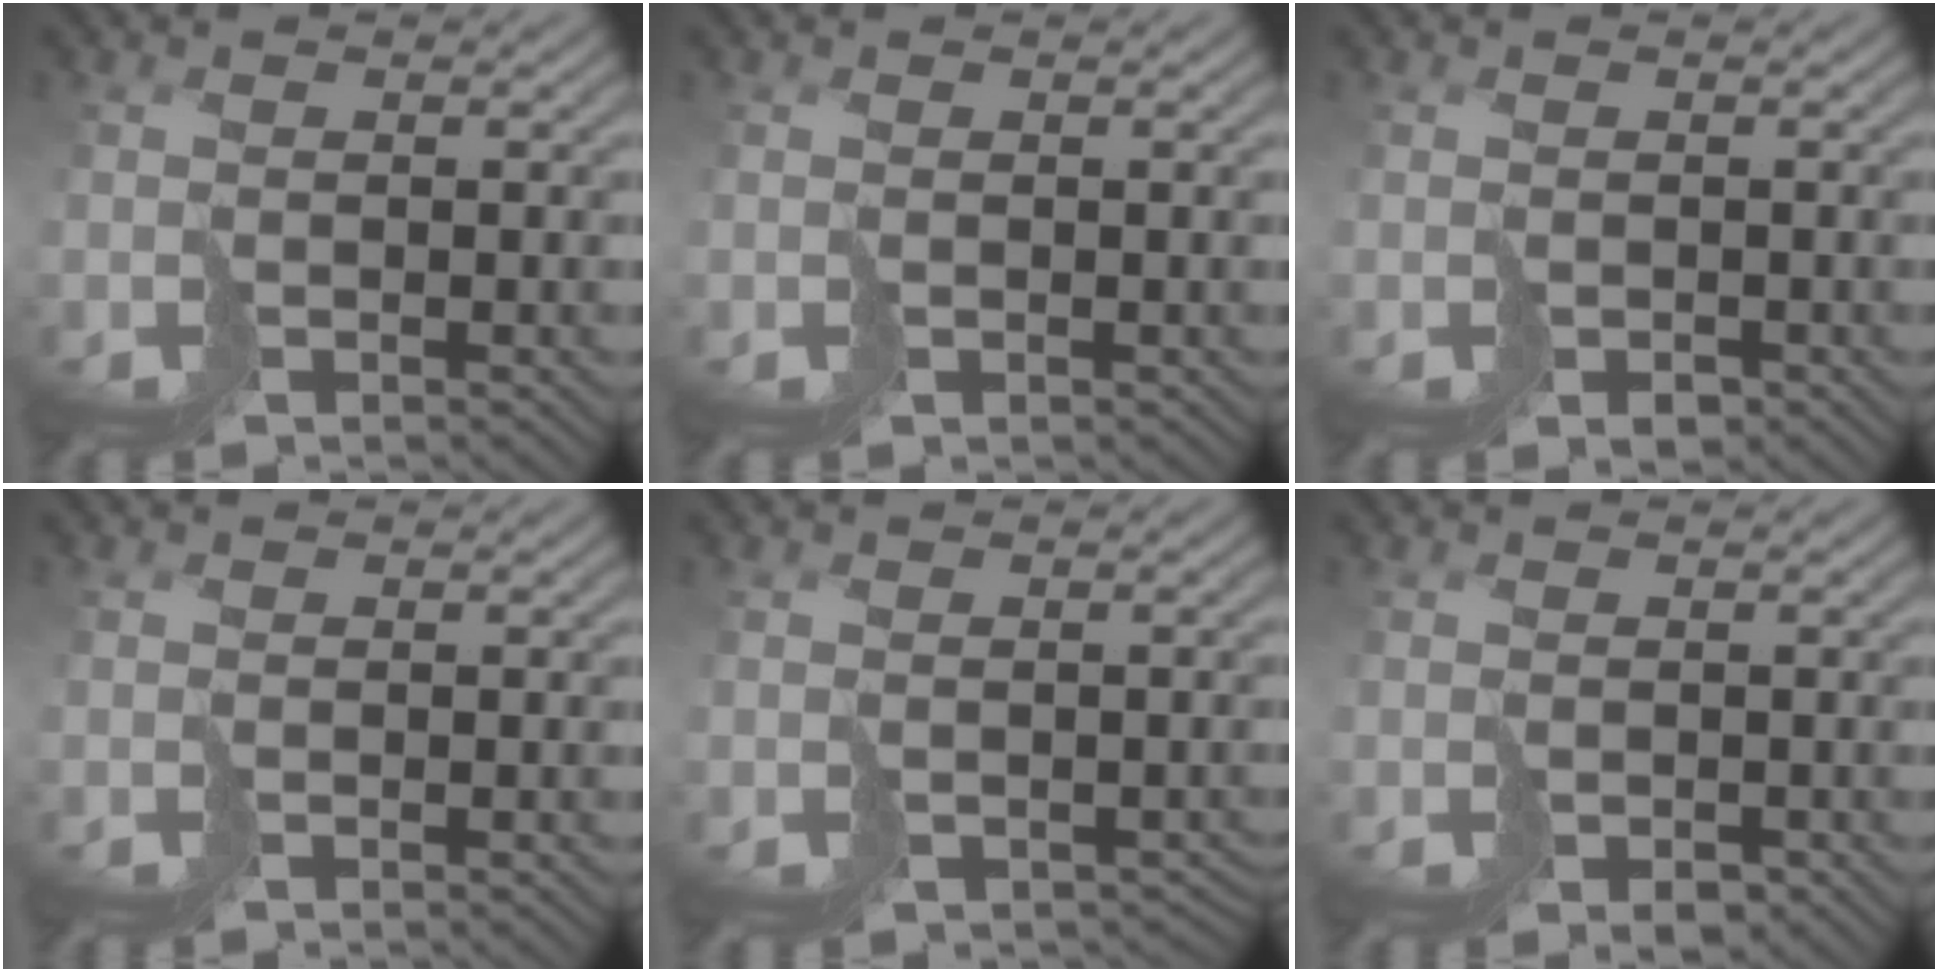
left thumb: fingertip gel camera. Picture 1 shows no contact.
{"total": 0.0}
{"total": 1.2, "force": [-0.7, 0.8, 0.5], "torque": [-0.007, -0.004, -0.007]}
{"total": 0.0}
{"total": 2.7, "force": [-1.2, 1.9, 1.5], "torque": [-0.020, -0.015, -0.008]}
{"total": 1.6, "force": [-0.9, 1.1, 0.7], "torque": [-0.011, -0.005, -0.009]}